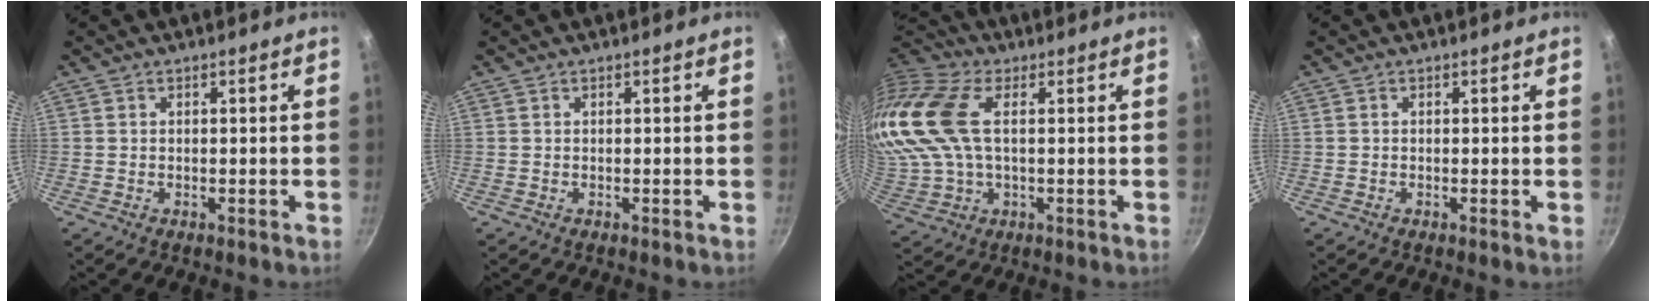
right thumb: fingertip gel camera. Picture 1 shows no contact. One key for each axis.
{"total": 0.0}
{"total": 20.5, "fx": 4.4, "fy": 12.5, "fz": 15.6, "tx": -0.356, "ty": 0.025, "tz": 0.079}
{"total": 0.0}